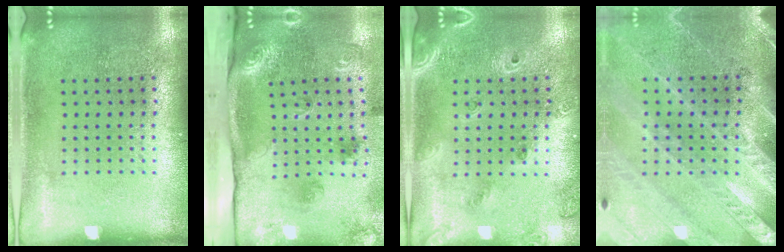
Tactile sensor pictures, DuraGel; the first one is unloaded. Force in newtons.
{"total": 3.0, "press": 2.0, "slide": 2.2}
{"total": 1.5, "press": 1.4, "slide": 0.5}
{"total": 3.0, "press": 2.7, "slide": 1.3}